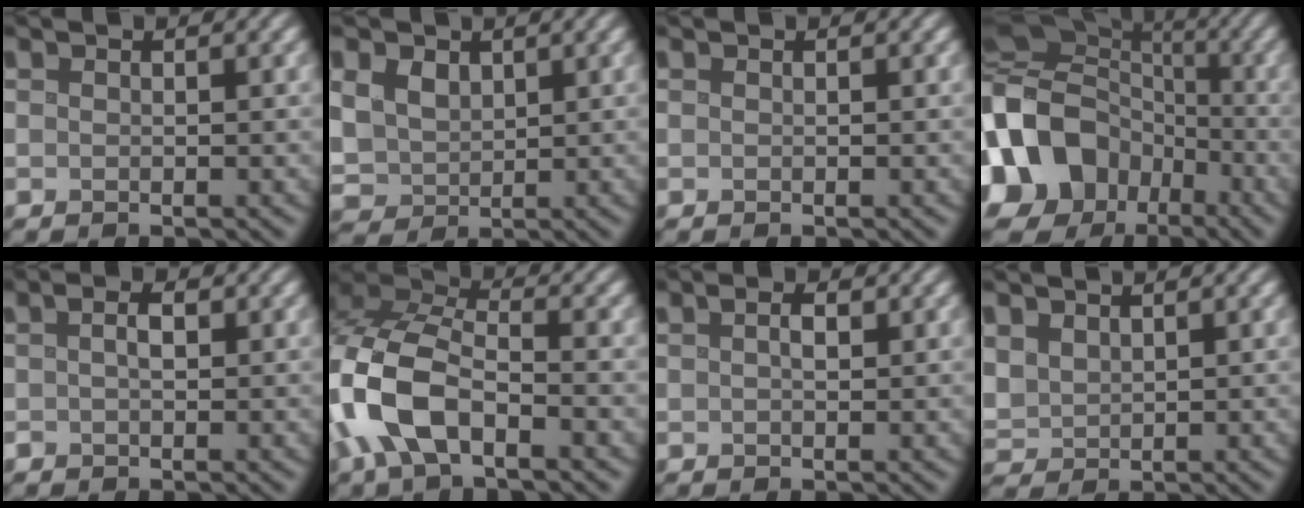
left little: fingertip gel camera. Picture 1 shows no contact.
{"total": 3.8, "force": [1.5, 3.0, 1.9], "torque": [-0.055, -0.003, 0.024]}
{"total": 0.0}
{"total": 17.5, "force": [-6.5, 14.3, 7.7], "torque": [-0.194, -0.027, -0.144]}
{"total": 1.6, "force": [0.4, 0.8, 1.3], "torque": [-0.024, 0.004, 0.004]}
{"total": 9.9, "force": [-3.3, 5.4, 7.7], "torque": [-0.184, 0.003, -0.073]}
{"total": 1.5, "force": [0.6, 0.6, 1.2], "torque": [-0.021, 0.004, 0.011]}
{"total": 2.7, "force": [1.6, 1.8, 1.2], "torque": [-0.038, 0.001, 0.036]}